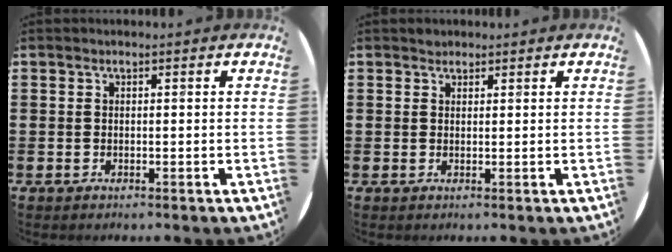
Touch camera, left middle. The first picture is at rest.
{"total": 0.9, "force": [0.8, 0.4, -0.1], "torque": [0.002, 0.003, 0.016]}